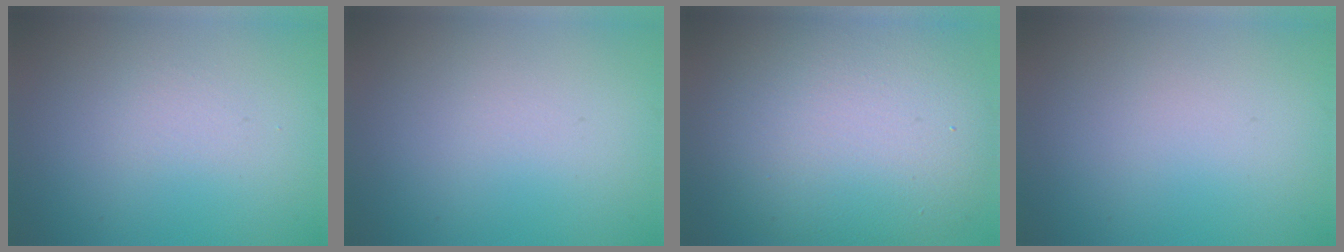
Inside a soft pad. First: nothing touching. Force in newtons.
{"total": 0.0}
{"total": 12.2, "press": 12.2, "slide": 0.3}
{"total": 0.0}